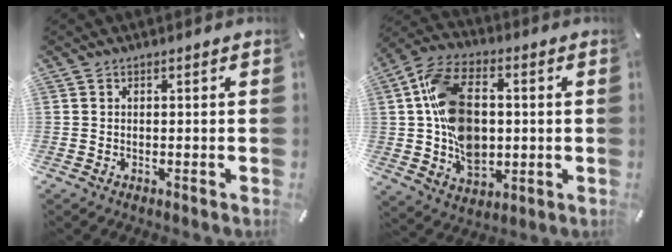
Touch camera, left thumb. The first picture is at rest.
{"total": 17.1, "force": [0.8, 12.1, 12.0], "torque": [-0.233, 0.013, 0.019]}